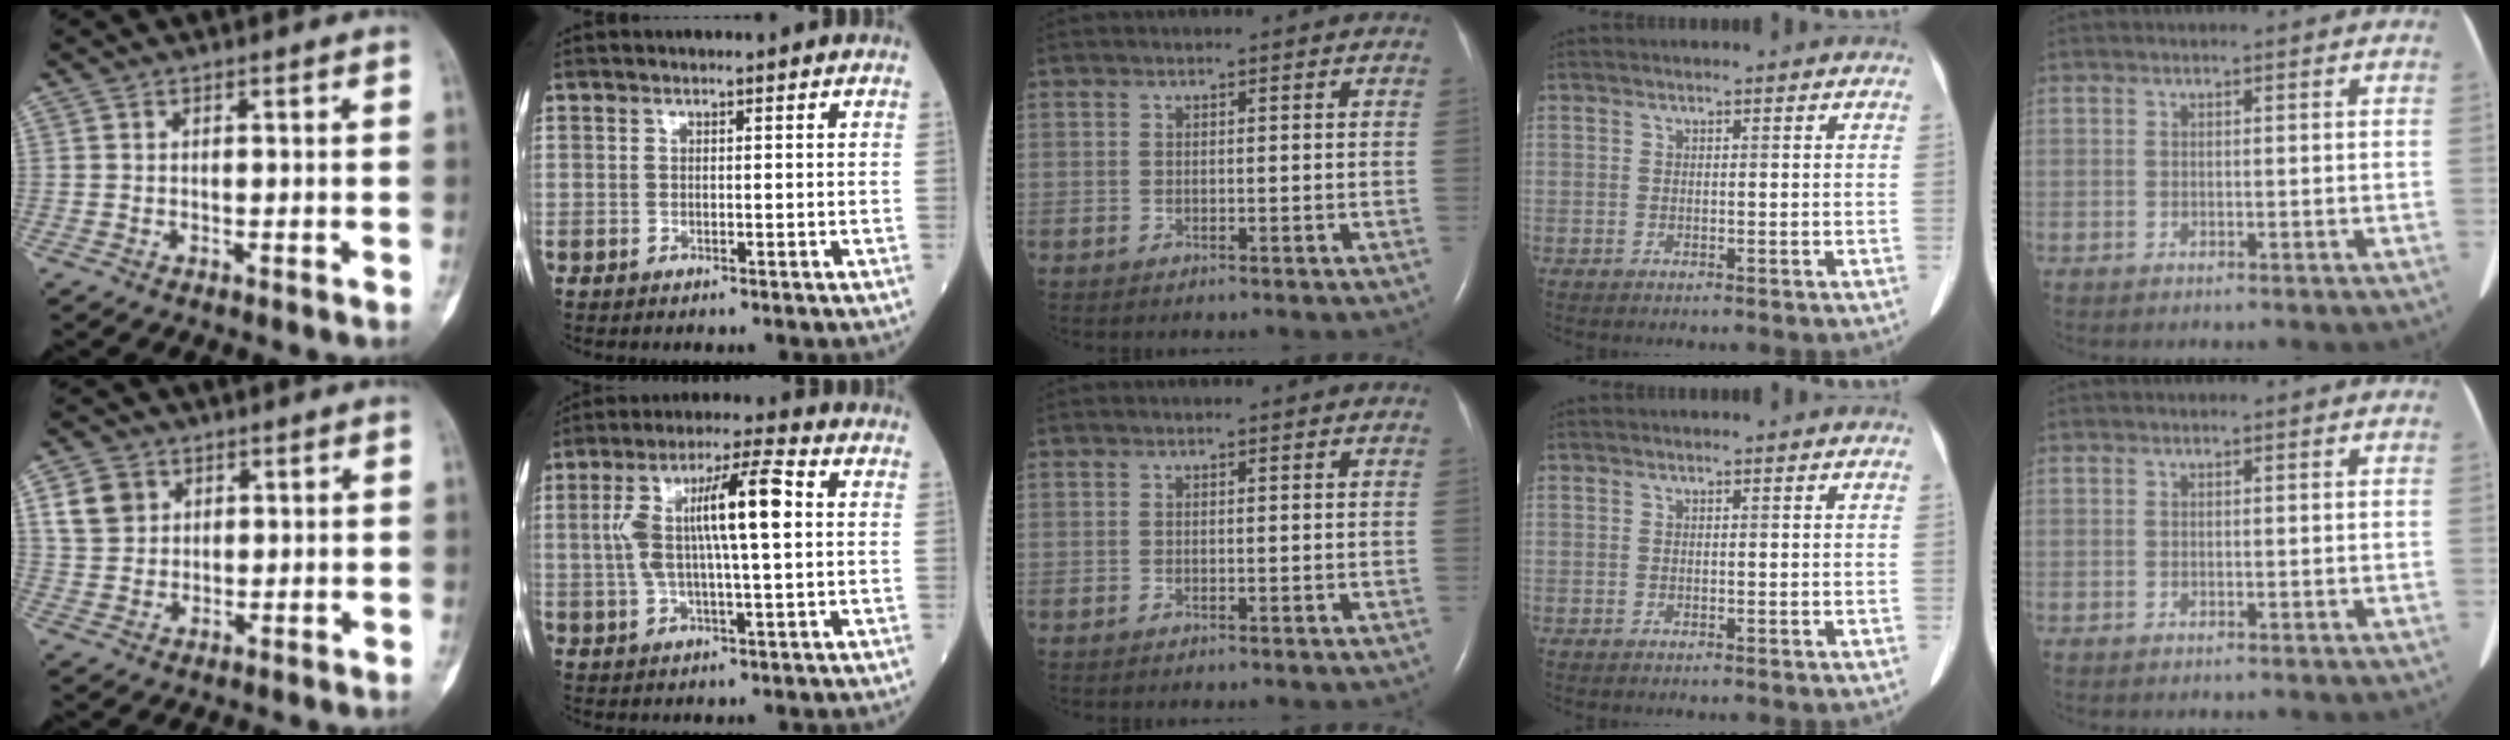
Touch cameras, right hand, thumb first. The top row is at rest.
{"thumb": {"total": 6.3, "force": [2.4, 5.3, 2.5], "torque": [-0.027, -0.005, 0.050]}, "index": {"total": 12.4, "force": [1.6, 1.9, 12.1], "torque": [-0.226, 0.027, 0.024]}}